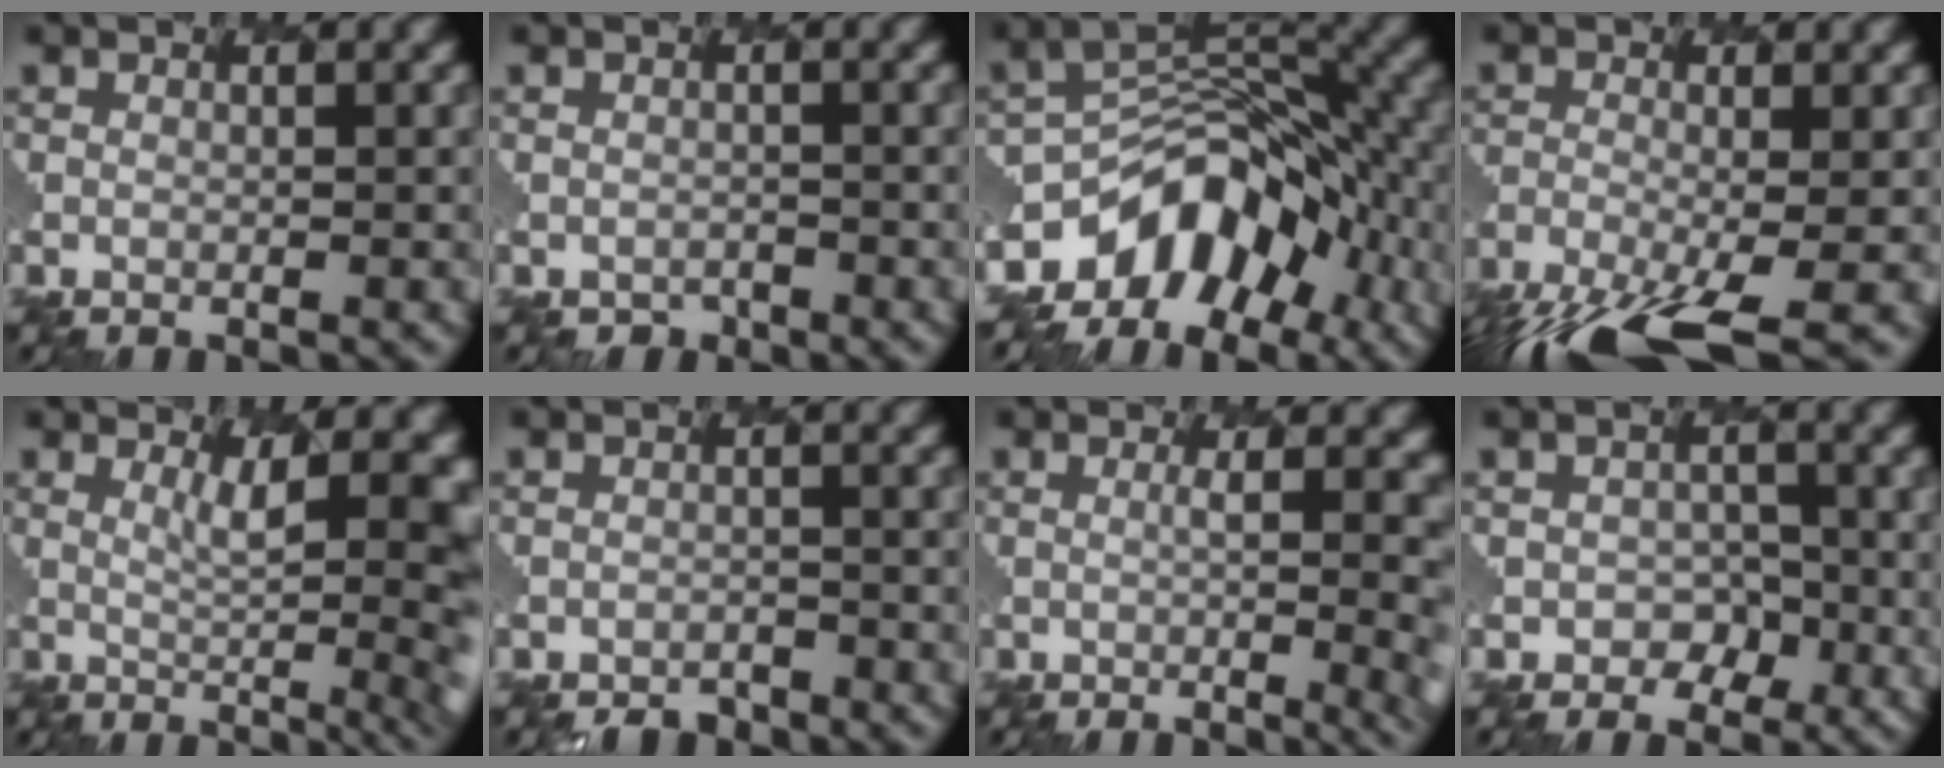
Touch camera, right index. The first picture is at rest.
{"total": 1.3, "force": [-0.9, 0.1, -1.0], "torque": [-0.004, -0.008, -0.010]}
{"total": 8.1, "force": [-5.4, 5.0, 3.3], "torque": [-0.046, 0.007, -0.102]}
{"total": 8.1, "force": [-6.1, 1.4, 5.0], "torque": [-0.110, -0.026, -0.106]}
{"total": 8.6, "force": [1.1, 2.8, 8.0], "torque": [-0.091, -0.005, 0.012]}
{"total": 3.0, "force": [-2.9, 0.3, -0.6], "torque": [-0.007, -0.010, -0.038]}
{"total": 6.1, "force": [-0.4, 2.0, 5.7], "torque": [-0.063, -0.013, 0.002]}
{"total": 1.8, "force": [-0.9, 1.5, -0.3], "torque": [-0.008, -0.007, -0.012]}